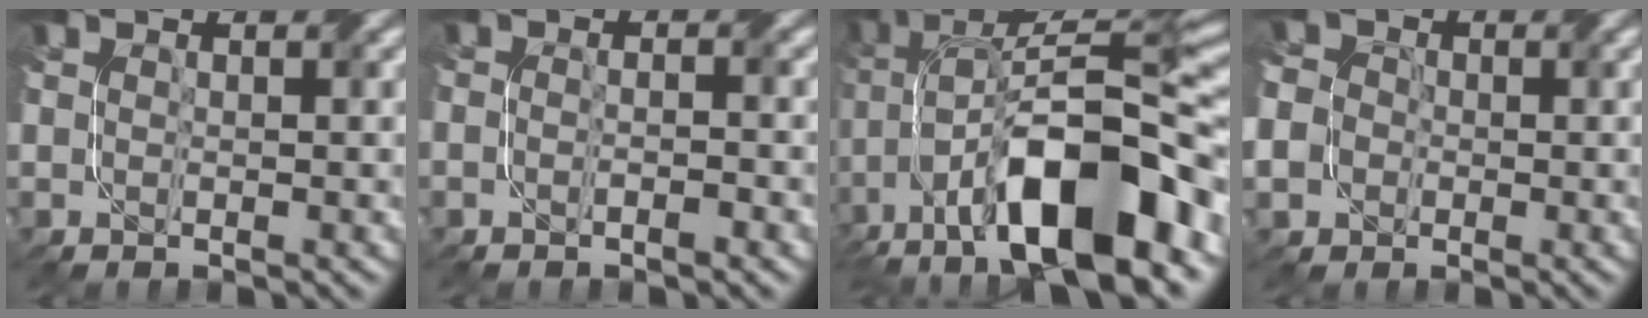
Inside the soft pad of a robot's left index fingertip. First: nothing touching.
{"total": 1.4, "force": [-0.9, 0.4, 1.0], "torque": [-0.020, 0.000, -0.019]}
{"total": 15.8, "force": [-5.5, 6.2, 13.5], "torque": [-0.228, 0.034, -0.098]}
{"total": 7.9, "force": [-2.5, 6.8, 3.1], "torque": [-0.085, -0.005, -0.071]}